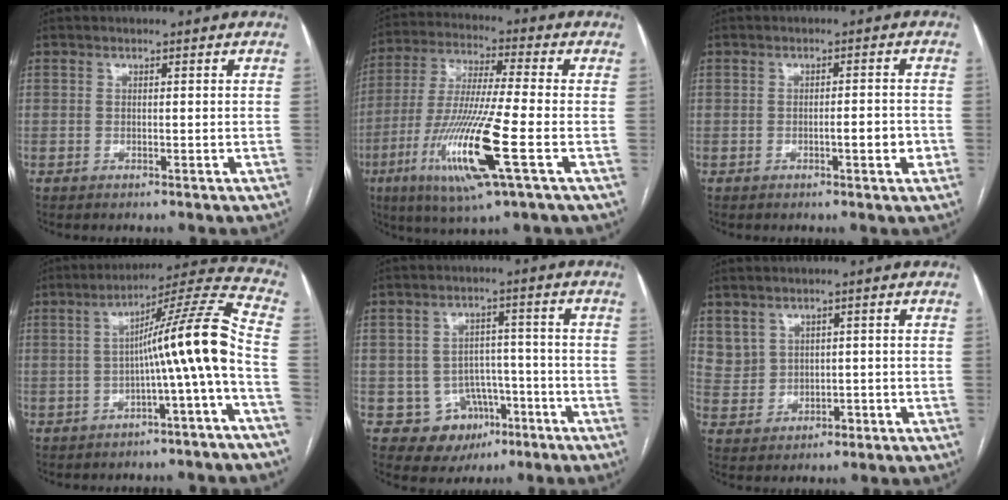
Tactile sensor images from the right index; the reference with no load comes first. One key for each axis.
{"total": 16.3, "fx": -5.7, "fy": 0.2, "fz": 15.3, "tx": -0.317, "ty": -0.025, "tz": -0.105}
{"total": 2.9, "fx": -0.9, "fy": 0.5, "fz": 2.7, "tx": -0.040, "ty": 0.003, "tz": -0.011}
{"total": 11.7, "fx": -2.6, "fy": -1.7, "fz": 11.3, "tx": -0.157, "ty": 0.028, "tz": -0.043}
{"total": 7.4, "fx": -2.9, "fy": 6.6, "fz": 1.2, "tx": -0.001, "ty": 0.019, "tz": -0.030}
{"total": 3.9, "fx": 1.5, "fy": 3.5, "fz": 1.0, "tx": -0.021, "ty": 0.008, "tz": 0.042}